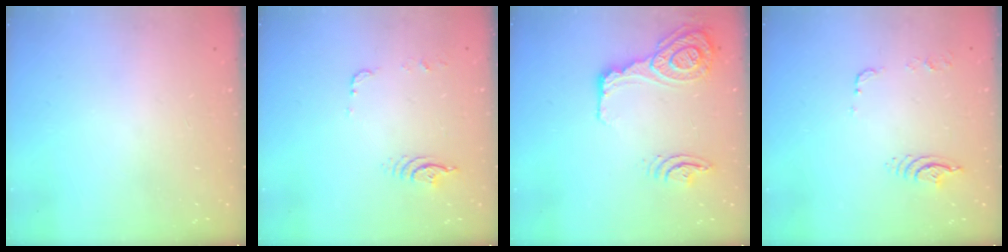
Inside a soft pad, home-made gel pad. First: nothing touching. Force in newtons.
{"total": 5.2, "press": 5.1, "slide": 1.1}
{"total": 17.9, "press": 17.6, "slide": 3.7}
{"total": 8.3, "press": 8.3, "slide": 0.8}